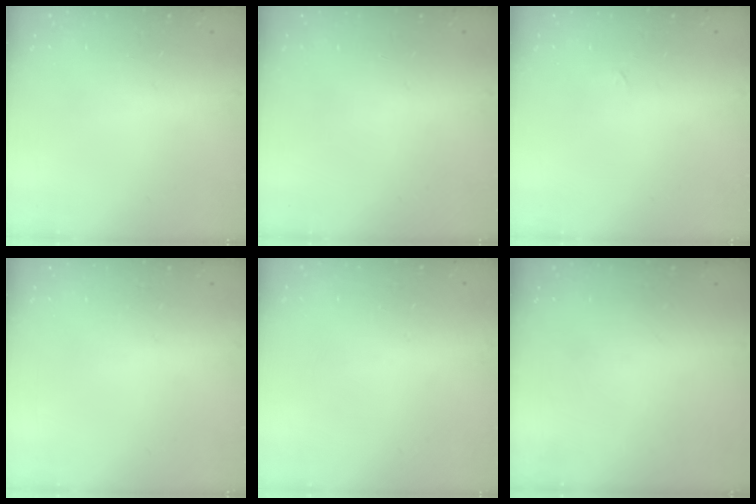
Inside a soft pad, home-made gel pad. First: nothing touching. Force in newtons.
{"total": 0.0}
{"total": 0.0}
{"total": 0.0}
{"total": 0.0}
{"total": 0.0}